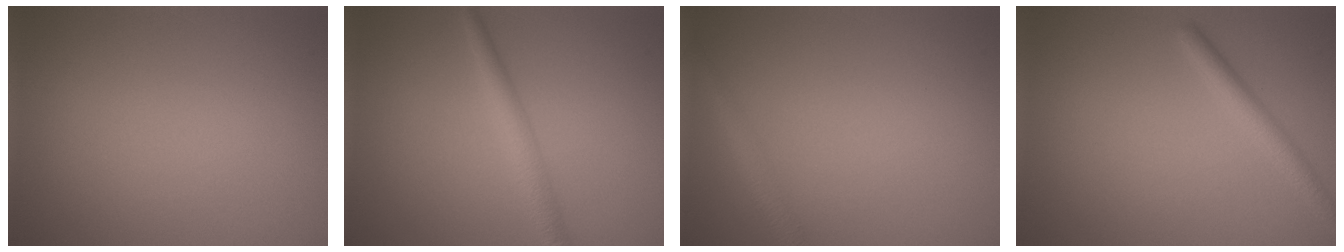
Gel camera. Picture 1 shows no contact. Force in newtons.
{"total": 2.5, "press": 2.5, "slide": 0.1}
{"total": 2.2, "press": 2.2, "slide": 0.1}
{"total": 2.1, "press": 2.1, "slide": 0.2}